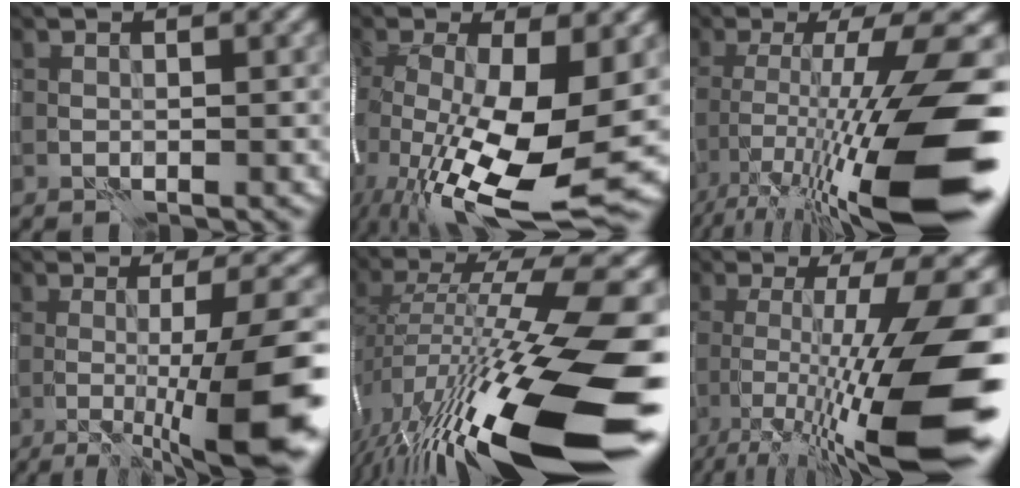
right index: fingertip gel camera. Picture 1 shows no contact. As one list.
[{"total": 16.0, "force": [-5.2, 5.2, 14.3], "torque": [-0.269, -0.034, -0.073]}, {"total": 14.9, "force": [-6.4, 2.3, 13.2], "torque": [-0.218, 0.002, -0.098]}, {"total": 12.4, "force": [-2.8, 2.4, 11.8], "torque": [-0.137, -0.008, -0.034]}, {"total": 17.0, "force": [-6.1, 4.3, 15.3], "torque": [-0.272, 0.017, -0.116]}, {"total": 14.4, "force": [-4.9, 2.3, 13.3], "torque": [-0.208, -0.007, -0.076]}]